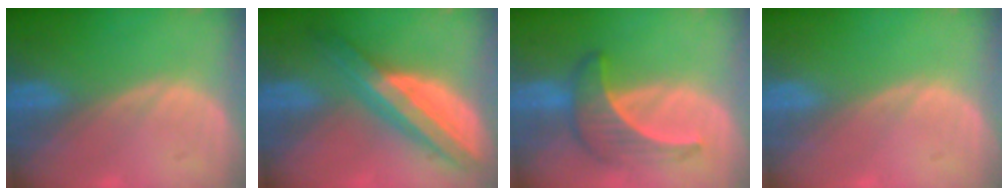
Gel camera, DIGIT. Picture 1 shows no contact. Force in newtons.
{"total": 8.6, "press": 8.6, "slide": 0.5}
{"total": 6.3, "press": 6.1, "slide": 1.9}
{"total": 0.0}